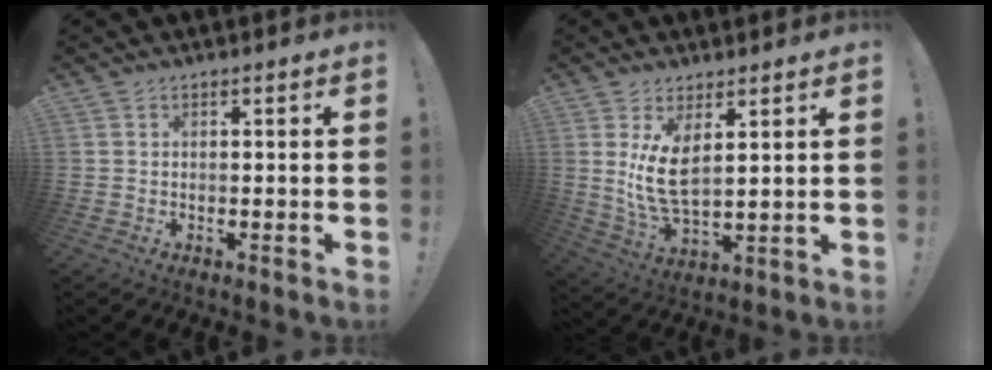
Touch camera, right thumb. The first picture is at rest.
{"total": 10.5, "force": [3.7, 4.6, 8.7], "torque": [-0.167, -0.023, 0.069]}